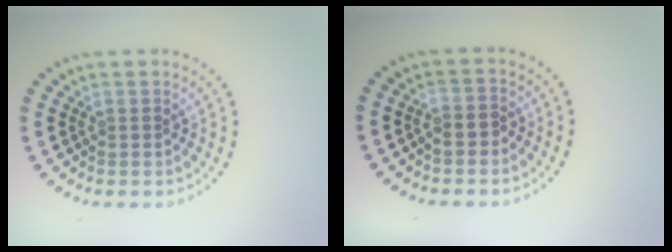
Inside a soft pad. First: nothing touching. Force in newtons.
{"total": 1.1, "press": 1.0, "slide": 0.5}